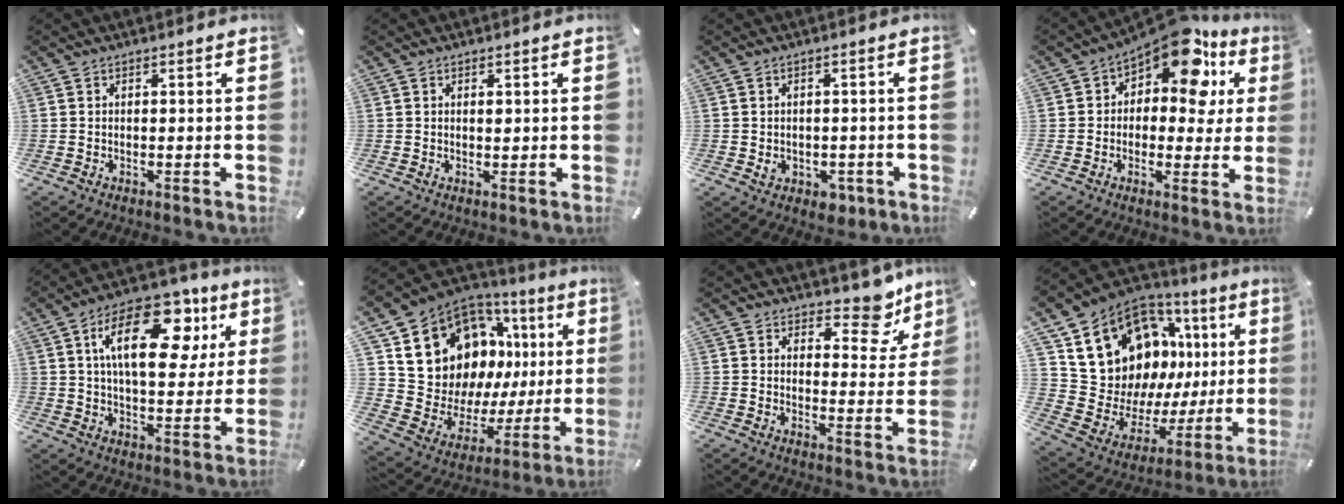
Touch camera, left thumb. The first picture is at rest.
{"total": 1.6, "force": [0.7, 0.4, 1.3], "torque": [-0.020, -0.004, 0.011]}
{"total": 4.0, "force": [-1.1, 3.3, 1.9], "torque": [-0.005, -0.005, -0.020]}
{"total": 14.6, "force": [8.8, 7.3, 9.1], "torque": [-0.140, -0.060, 0.151]}
{"total": 20.8, "force": [8.0, 10.7, 16.0], "torque": [-0.252, -0.020, 0.126]}
{"total": 15.5, "force": [8.7, 11.4, 5.9], "torque": [-0.105, -0.077, 0.175]}
{"total": 10.7, "force": [7.8, 5.2, 5.2], "torque": [-0.038, -0.065, 0.131]}
{"total": 17.8, "force": [10.0, 12.9, 7.1], "torque": [-0.113, -0.083, 0.203]}